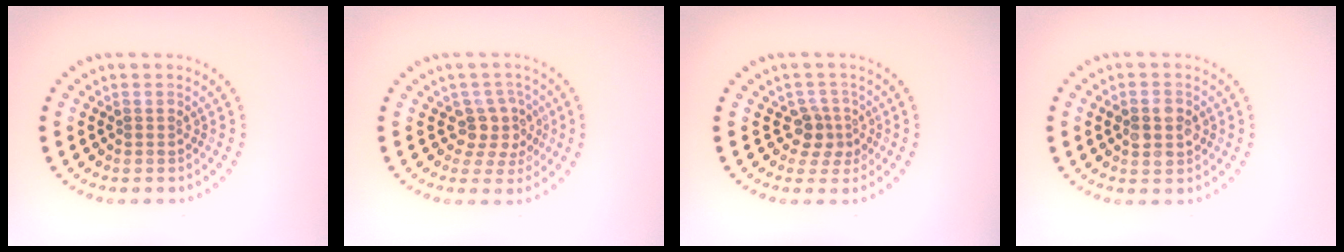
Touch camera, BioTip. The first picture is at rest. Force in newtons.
{"total": 2.9, "press": 2.4, "slide": 1.7}
{"total": 2.3, "press": 1.8, "slide": 1.4}
{"total": 2.9, "press": 2.9, "slide": 0.1}